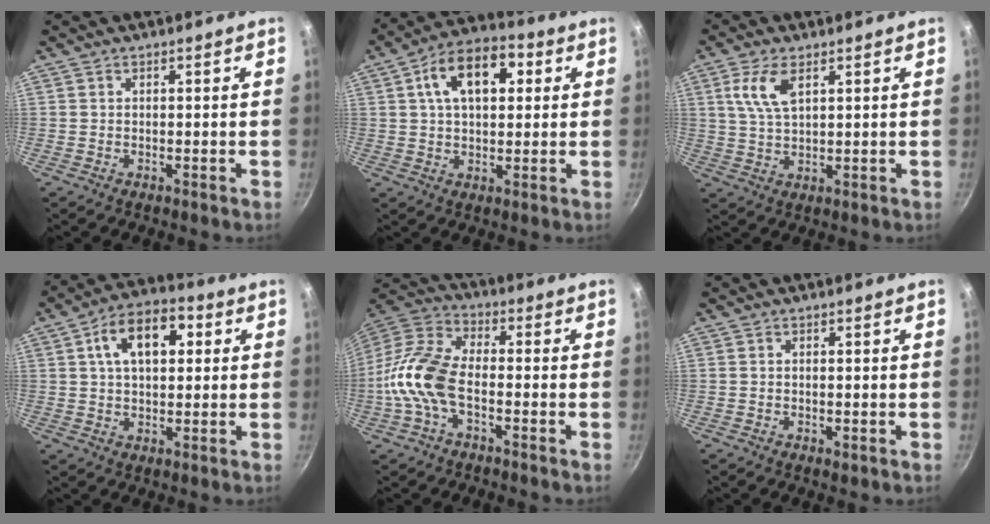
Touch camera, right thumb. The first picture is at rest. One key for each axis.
{"total": 13.3, "fx": 3.7, "fy": 7.9, "fz": 10.1, "tx": -0.133, "ty": 0.015, "tz": 0.047}
{"total": 6.9, "fx": 2.8, "fy": 3.2, "fz": 5.4, "tx": -0.109, "ty": -0.005, "tz": 0.059}
{"total": 12.1, "fx": 3.2, "fy": 7.1, "fz": 9.2, "tx": -0.120, "ty": 0.016, "tz": 0.040}
{"total": 12.7, "fx": -3.5, "fy": 6.7, "fz": 10.2, "tx": -0.200, "ty": 0.039, "tz": -0.086}
{"total": 0.8, "fx": -0.1, "fy": 0.3, "fz": 0.7, "tx": -0.010, "ty": -0.002, "tz": -0.003}